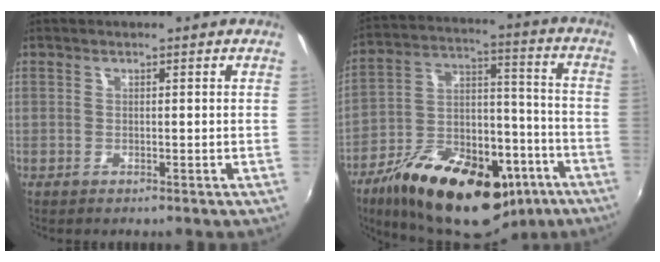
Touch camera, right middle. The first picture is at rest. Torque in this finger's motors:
{"motor_torque": [1.09, -1.04, 0.84, 0.21]}